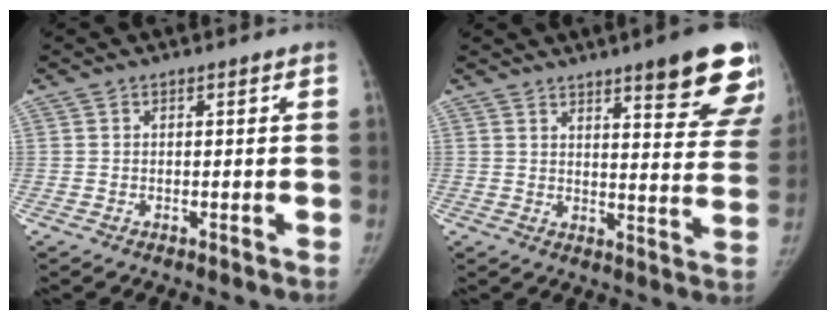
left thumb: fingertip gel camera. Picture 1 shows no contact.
{"total": 16.6, "force": [11.1, 3.4, 11.9], "torque": [-0.112, -0.058, 0.133]}